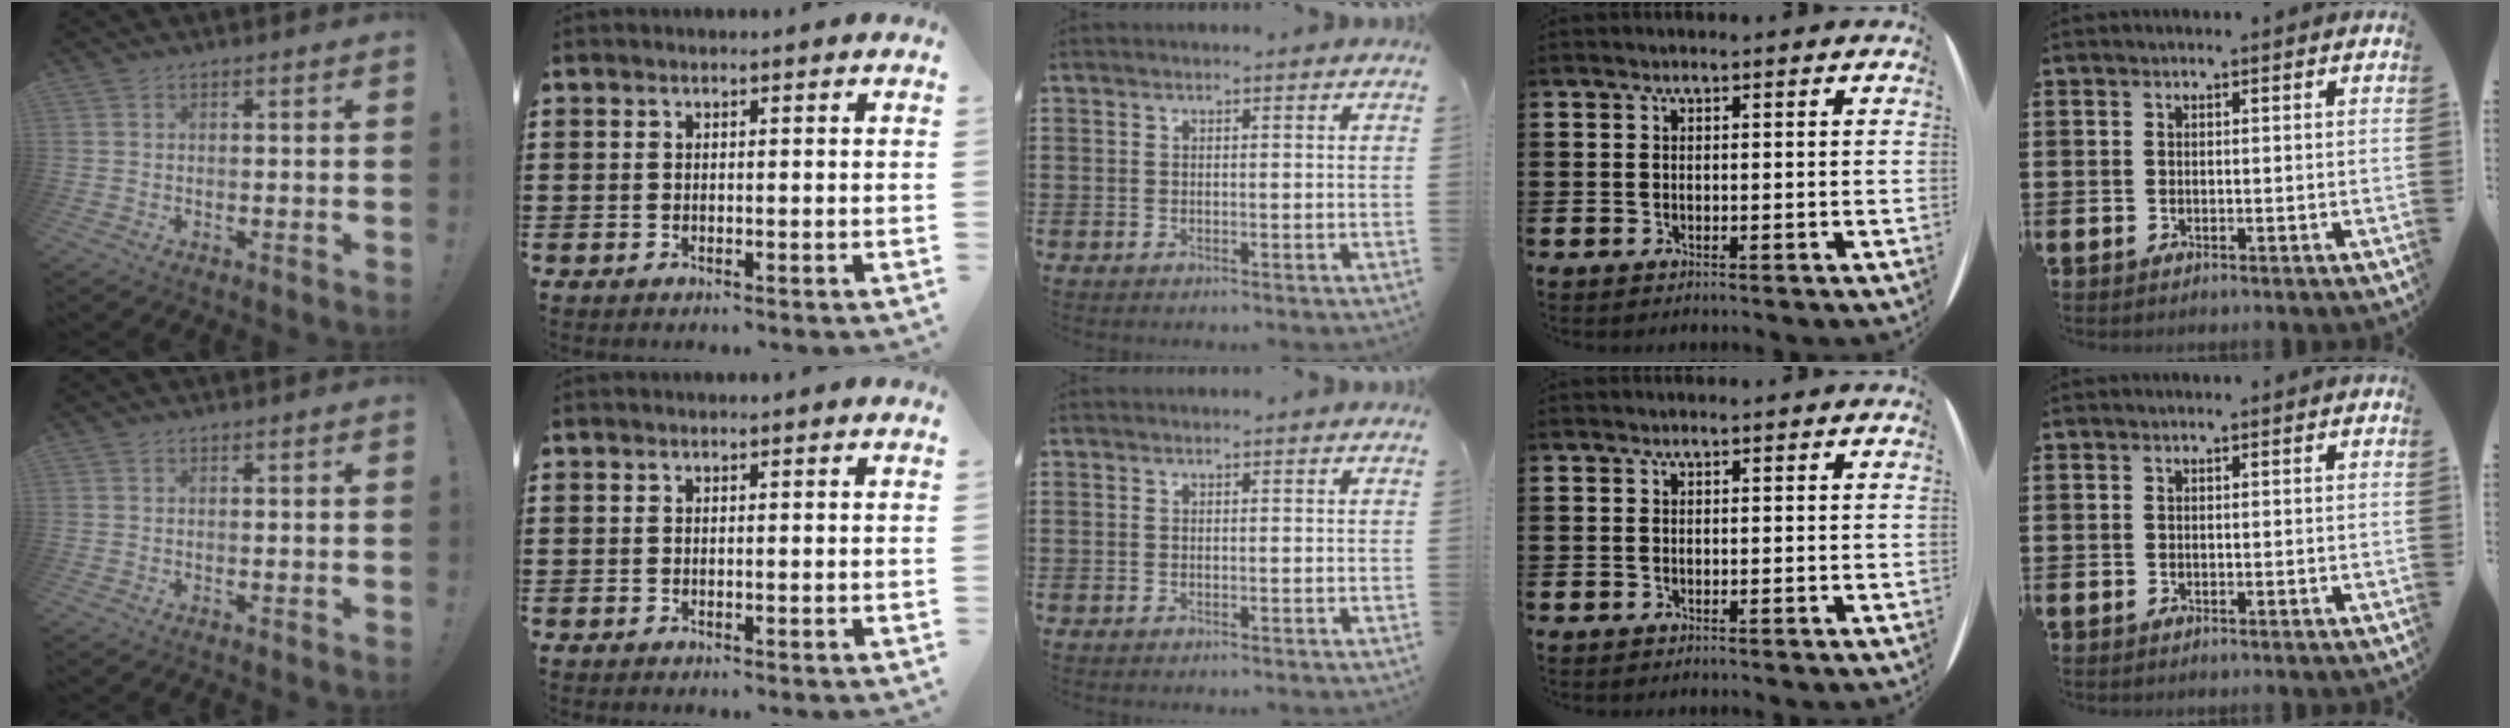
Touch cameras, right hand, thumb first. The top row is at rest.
{}